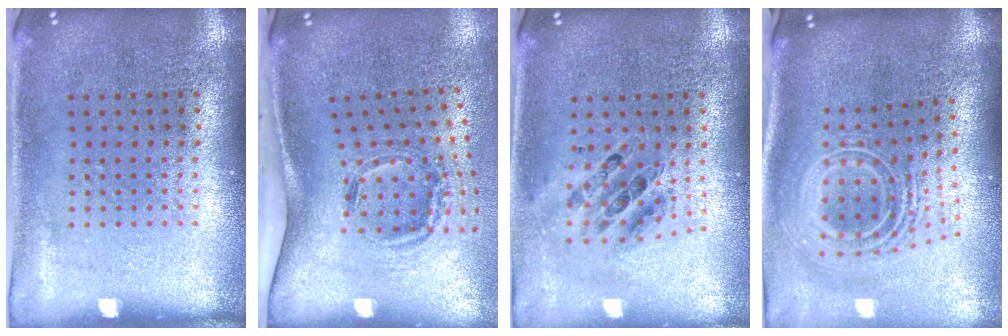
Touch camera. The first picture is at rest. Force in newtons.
{"total": 1.9, "press": 1.3, "slide": 1.3}
{"total": 0.6, "press": 0.6, "slide": 0.1}
{"total": 2.8, "press": 1.9, "slide": 2.1}